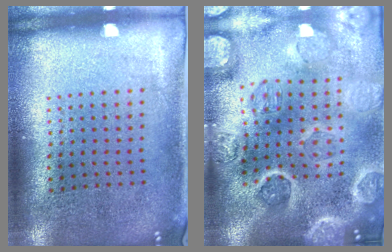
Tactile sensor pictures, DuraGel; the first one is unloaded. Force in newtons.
{"total": 5.2, "press": 4.5, "slide": 2.6}